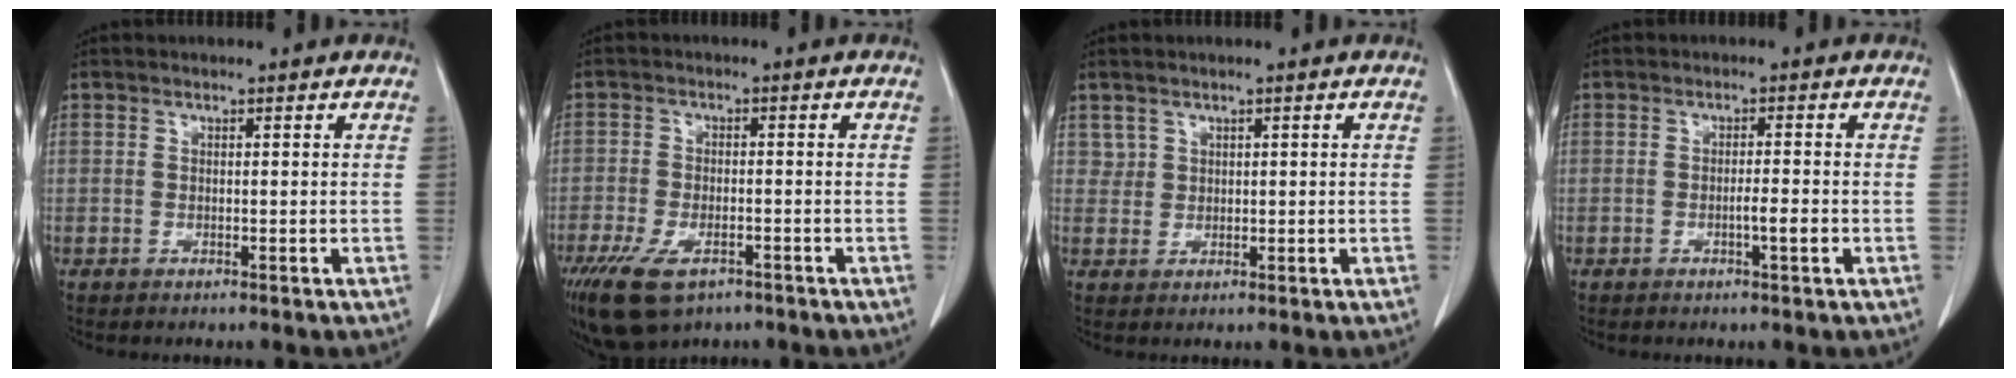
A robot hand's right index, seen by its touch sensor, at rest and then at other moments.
{"total": 12.2, "force": [-7.3, 6.2, 7.6], "torque": [-0.170, -0.014, -0.116]}
{"total": 2.3, "force": [1.2, 2.0, 0.2], "torque": [0.004, 0.008, 0.023]}
{"total": 3.0, "force": [-0.9, 0.5, 2.8], "torque": [-0.049, 0.001, -0.012]}